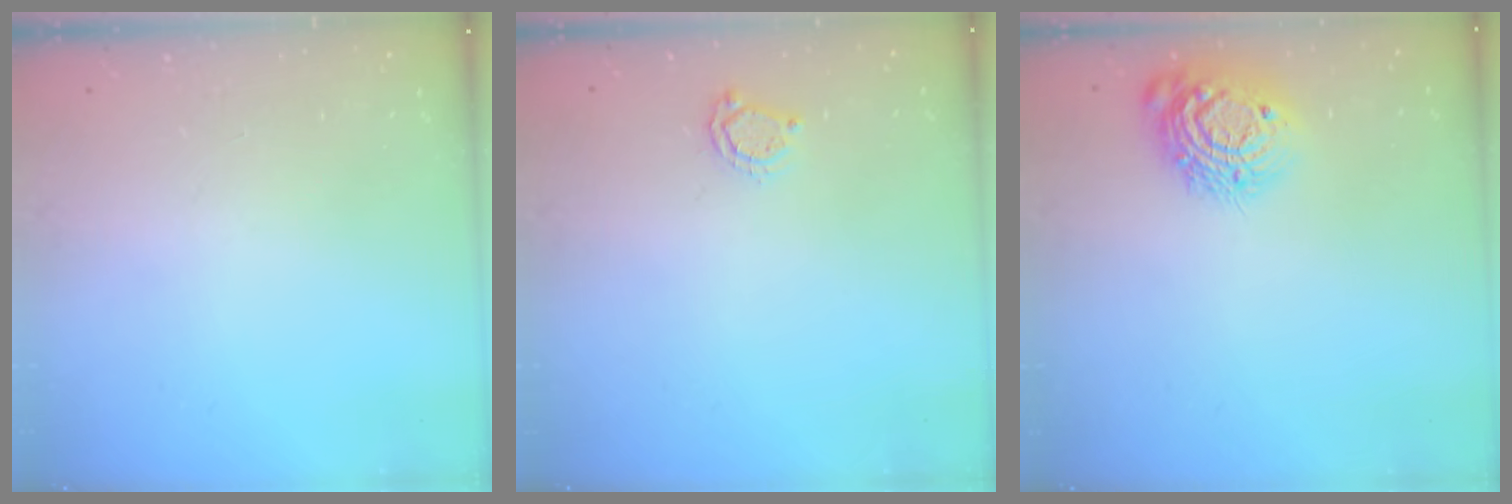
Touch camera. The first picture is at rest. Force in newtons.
{"total": 5.3, "press": 5.3, "slide": 0.5}
{"total": 13.7, "press": 13.7, "slide": 1.0}